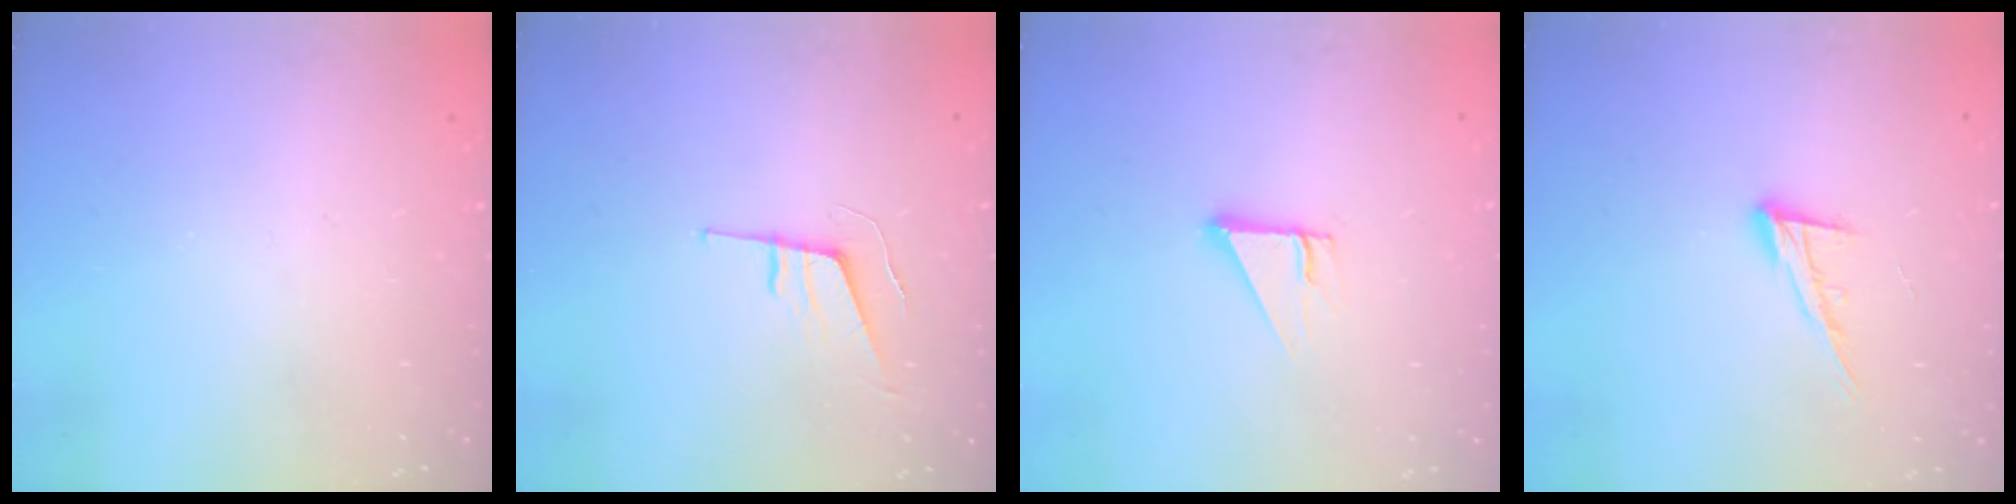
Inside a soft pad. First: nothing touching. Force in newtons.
{"total": 6.4, "press": 5.9, "slide": 2.5}
{"total": 2.7, "press": 2.7, "slide": 0.0}
{"total": 10.6, "press": 10.5, "slide": 1.6}